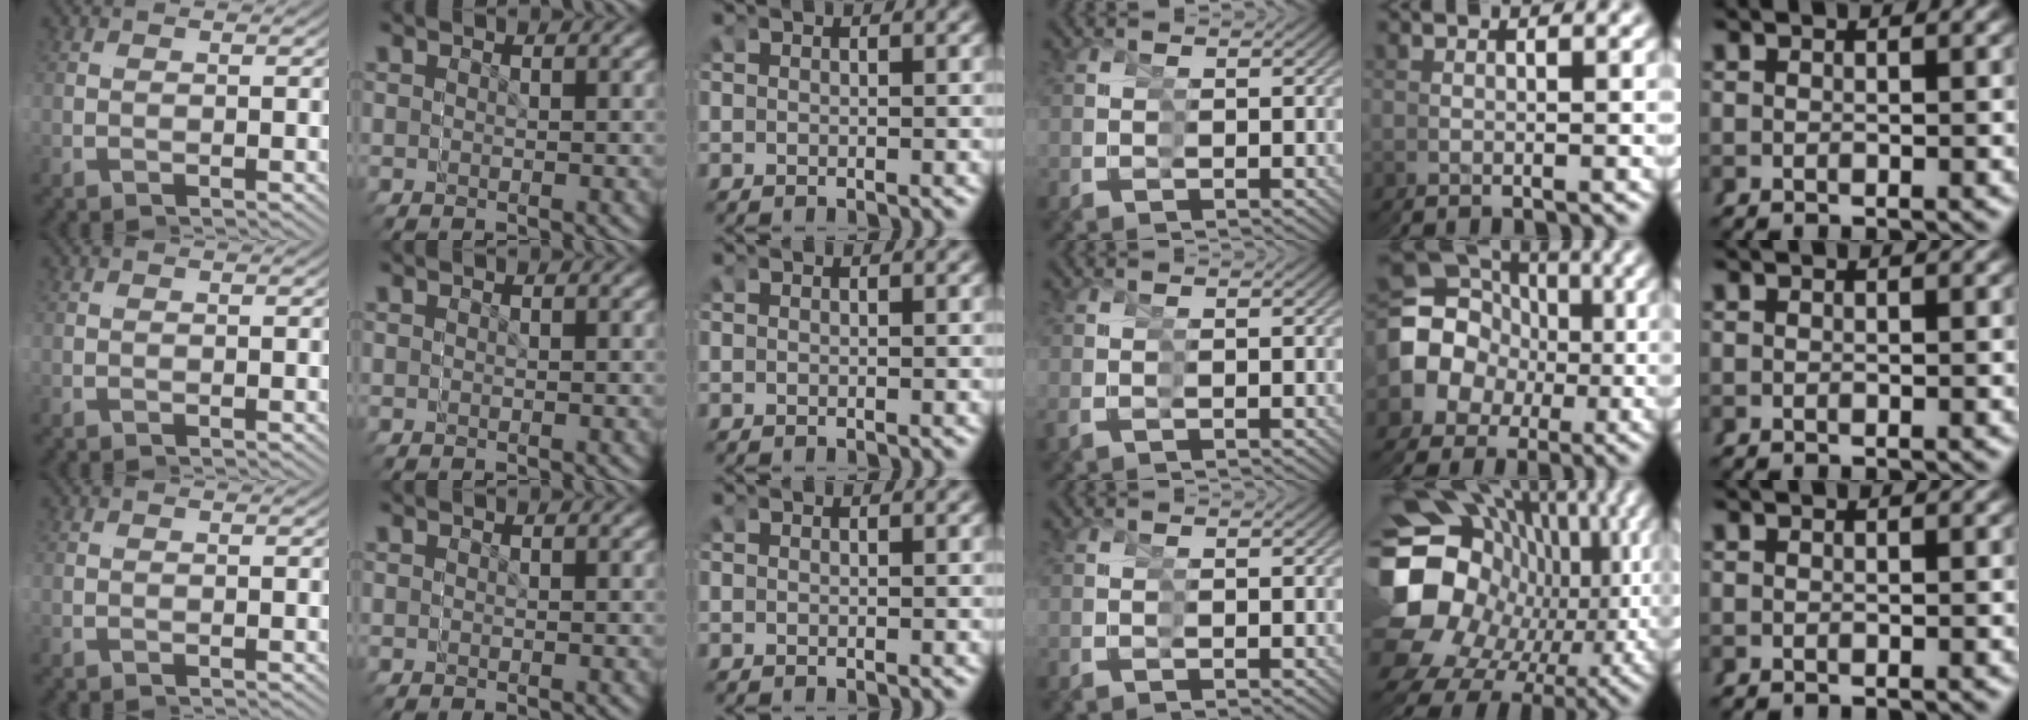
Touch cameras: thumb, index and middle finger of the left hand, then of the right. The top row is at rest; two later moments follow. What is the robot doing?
{"motion": "grasp_and_lifting", "object": "straw"}